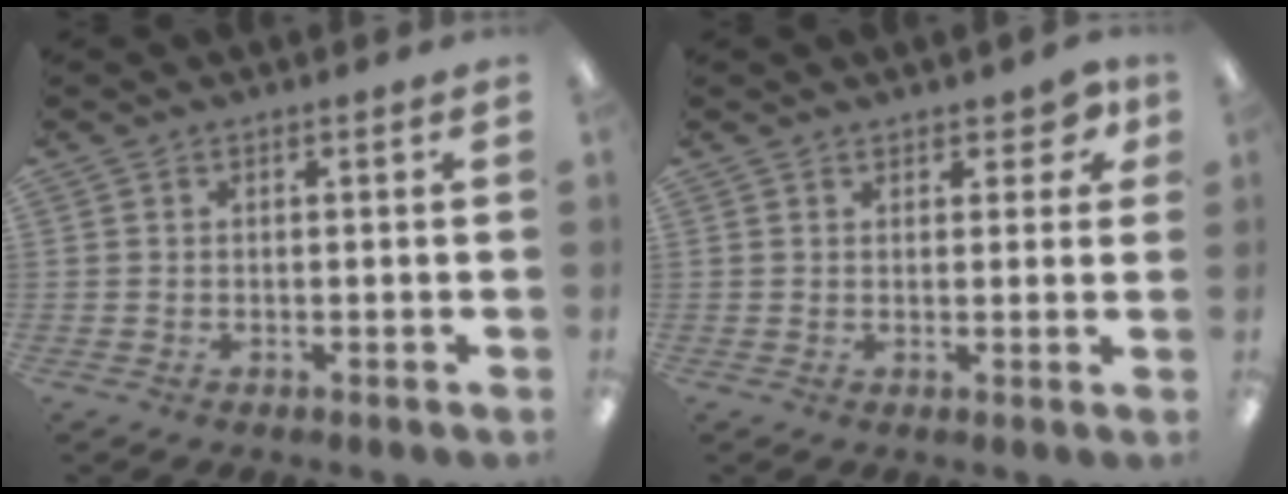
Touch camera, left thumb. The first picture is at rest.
{"total": 4.6, "force": [3.1, 2.2, 2.5], "torque": [-0.022, -0.011, 0.051]}